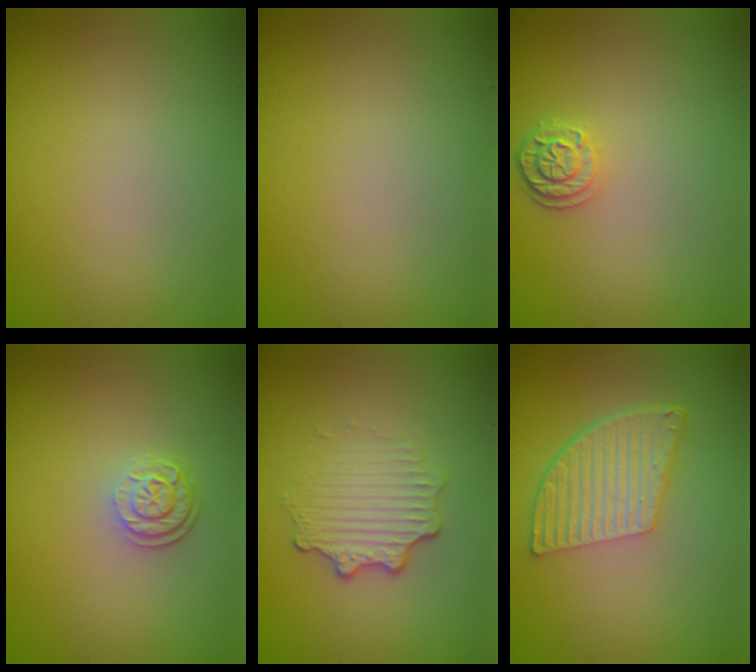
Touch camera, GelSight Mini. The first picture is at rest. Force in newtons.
{"total": 0.0}
{"total": 2.1, "press": 1.9, "slide": 0.9}
{"total": 2.5, "press": 1.9, "slide": 1.6}
{"total": 3.4, "press": 2.5, "slide": 2.2}
{"total": 5.7, "press": 4.0, "slide": 4.0}